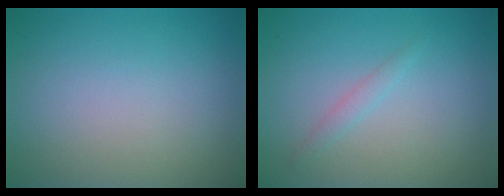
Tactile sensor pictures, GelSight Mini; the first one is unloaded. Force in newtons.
{"total": 1.0, "press": 1.0, "slide": 0.1}